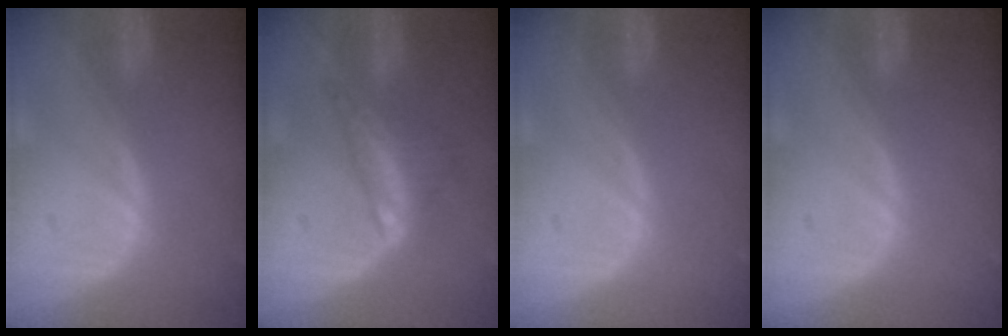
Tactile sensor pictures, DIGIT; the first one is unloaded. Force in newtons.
{"total": 6.0, "press": 5.2, "slide": 3.0}
{"total": 0.0}
{"total": 0.0}